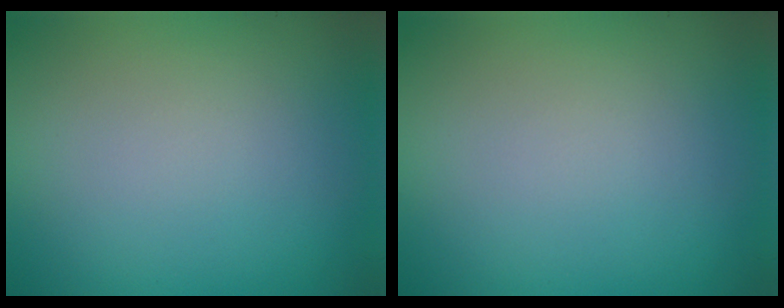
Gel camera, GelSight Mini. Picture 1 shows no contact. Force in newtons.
{"total": 0.0}